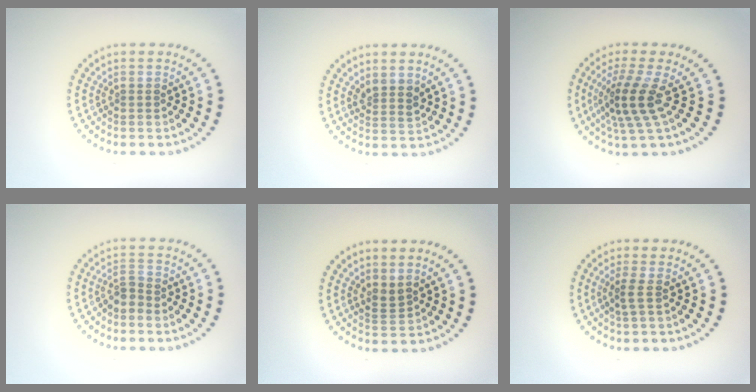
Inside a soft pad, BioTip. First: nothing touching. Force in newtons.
{"total": 1.9, "press": 1.6, "slide": 1.0}
{"total": 4.1, "press": 3.0, "slide": 2.9}
{"total": 1.7, "press": 1.2, "slide": 1.1}
{"total": 1.4, "press": 1.1, "slide": 0.8}
{"total": 1.6, "press": 1.1, "slide": 1.1}